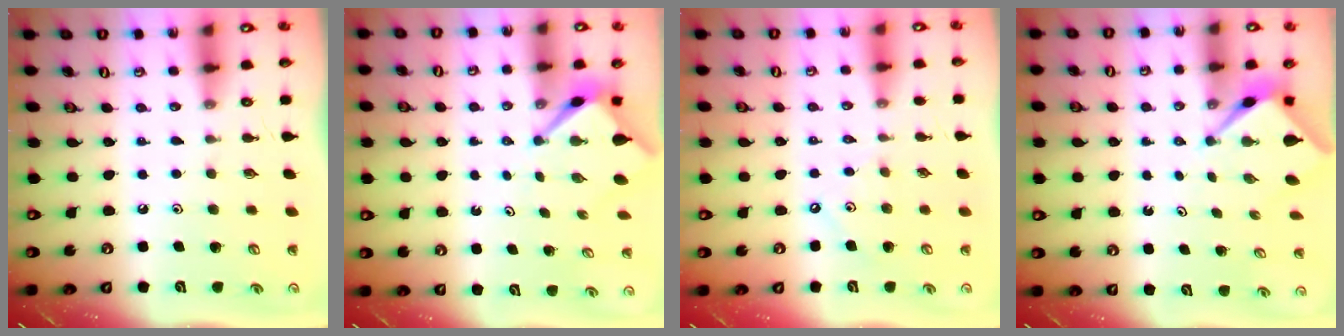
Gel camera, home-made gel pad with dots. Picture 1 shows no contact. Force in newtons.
{"total": 3.2, "press": 3.2, "slide": 0.2}
{"total": 3.8, "press": 3.8, "slide": 0.5}
{"total": 2.7, "press": 2.7, "slide": 0.1}